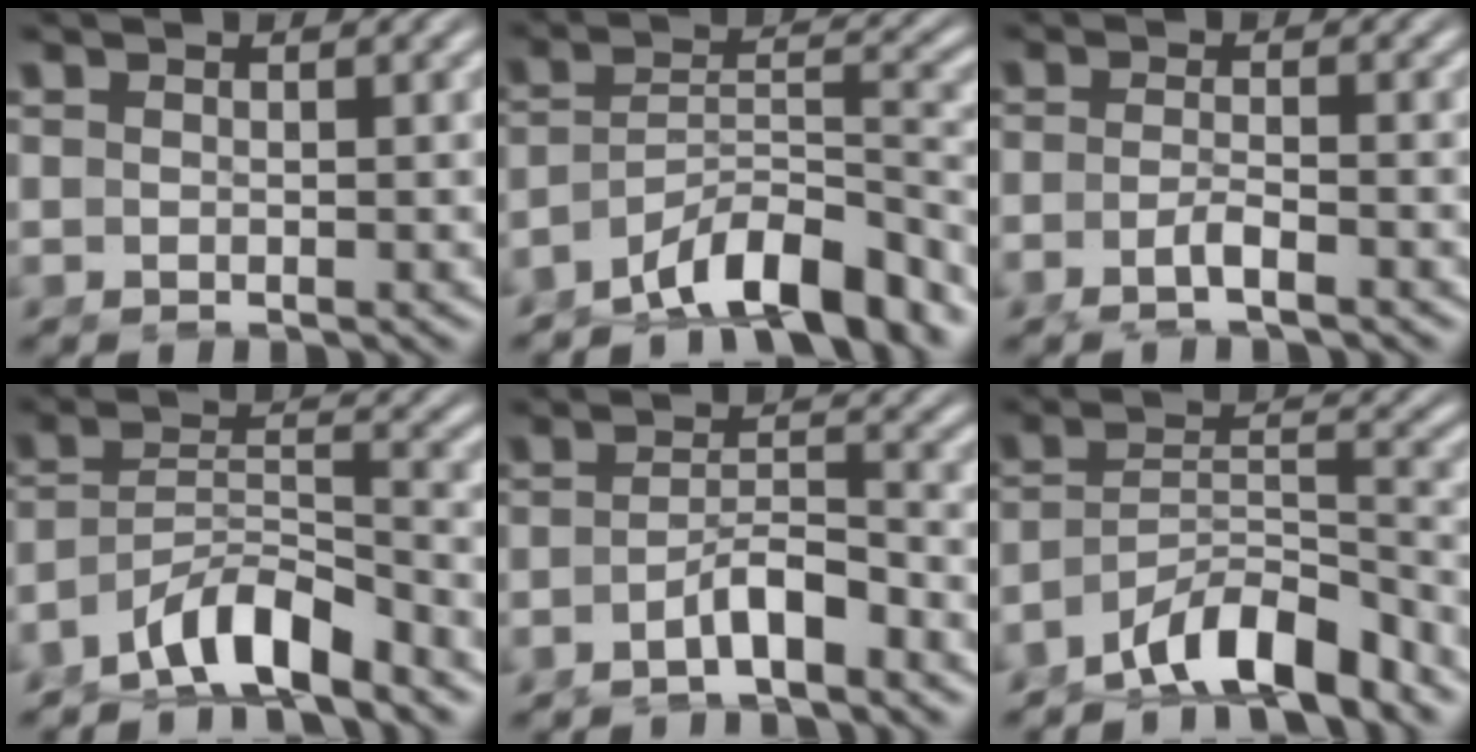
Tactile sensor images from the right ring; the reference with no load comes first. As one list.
[{"total": 9.1, "force": [-6.1, 4.2, 5.2], "torque": [-0.082, -0.033, -0.088]}, {"total": 2.2, "force": [-1.6, 0.0, 1.6], "torque": [-0.034, -0.008, -0.027]}, {"total": 6.9, "force": [-4.7, 3.5, 3.7], "torque": [-0.075, -0.032, -0.066]}, {"total": 3.6, "force": [-2.8, 0.9, 2.2], "torque": [-0.036, -0.012, -0.042]}, {"total": 7.9, "force": [-5.4, 3.8, 4.4], "torque": [-0.077, -0.033, -0.079]}]